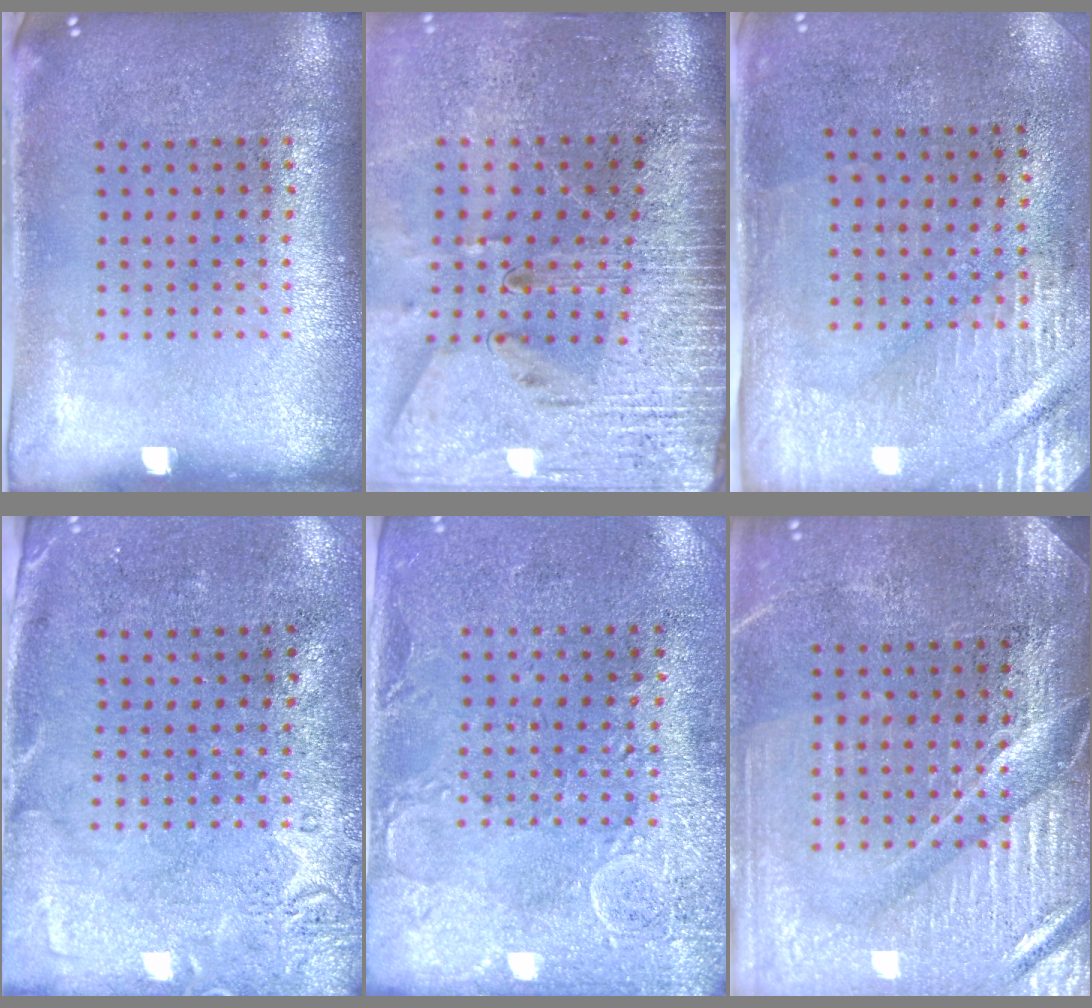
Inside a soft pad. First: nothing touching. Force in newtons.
{"total": 3.6, "press": 3.0, "slide": 2.0}
{"total": 2.9, "press": 2.5, "slide": 1.5}
{"total": 2.7, "press": 2.2, "slide": 1.7}
{"total": 2.9, "press": 2.4, "slide": 1.6}
{"total": 3.8, "press": 3.6, "slide": 1.3}